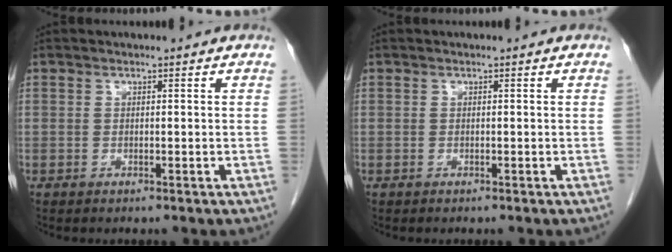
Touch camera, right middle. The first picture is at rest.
{"total": 0.0}